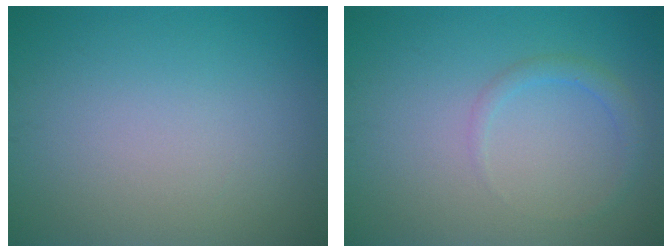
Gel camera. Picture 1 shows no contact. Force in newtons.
{"total": 1.5, "press": 1.5, "slide": 0.2}